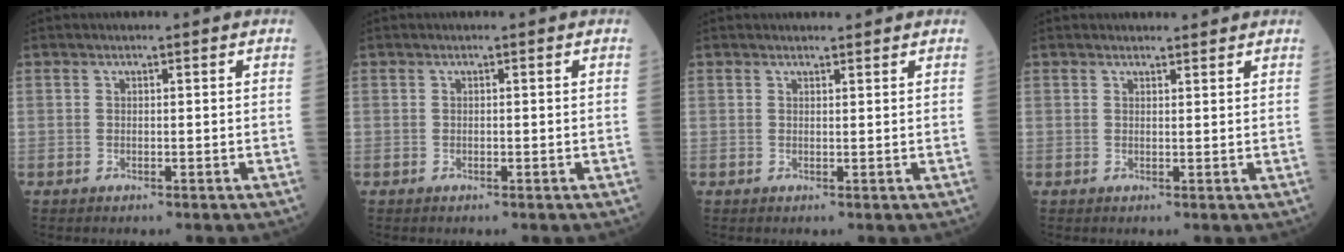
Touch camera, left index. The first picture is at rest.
{"total": 0.0}
{"total": 1.8, "force": [1.8, 0.4, 0.2], "torque": [-0.005, 0.006, 0.024]}
{"total": 2.5, "force": [2.4, 0.6, 0.2], "torque": [-0.004, 0.005, 0.028]}